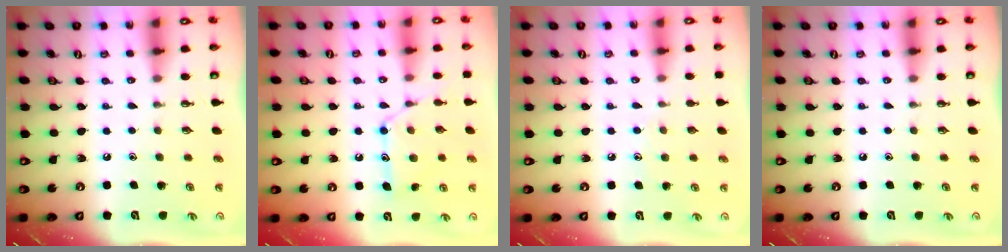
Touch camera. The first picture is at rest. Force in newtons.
{"total": 10.9, "press": 10.9, "slide": 0.1}
{"total": 4.8, "press": 4.8, "slide": 0.6}
{"total": 0.0}